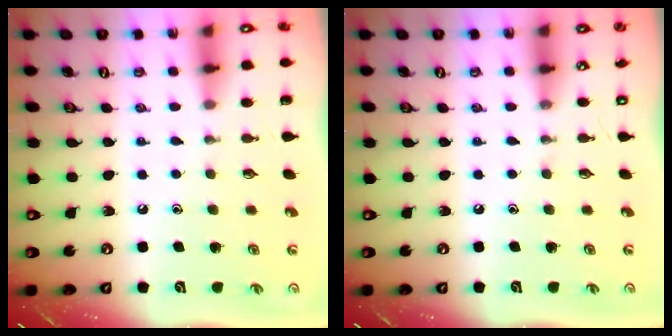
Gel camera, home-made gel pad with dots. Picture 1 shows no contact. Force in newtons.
{"total": 0.0}